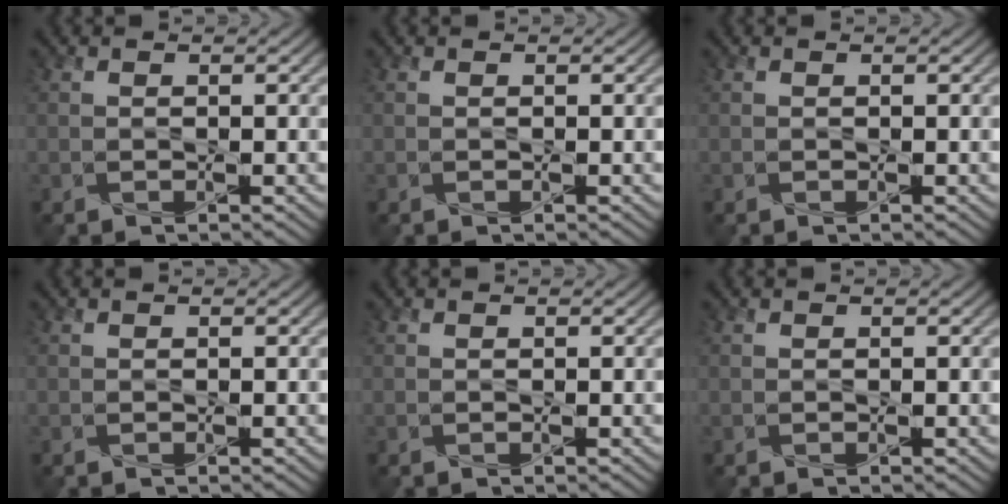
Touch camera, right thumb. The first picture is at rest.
{"total": 0.0}
{"total": 0.0}
{"total": 0.0}
{"total": 0.0}
{"total": 0.0}